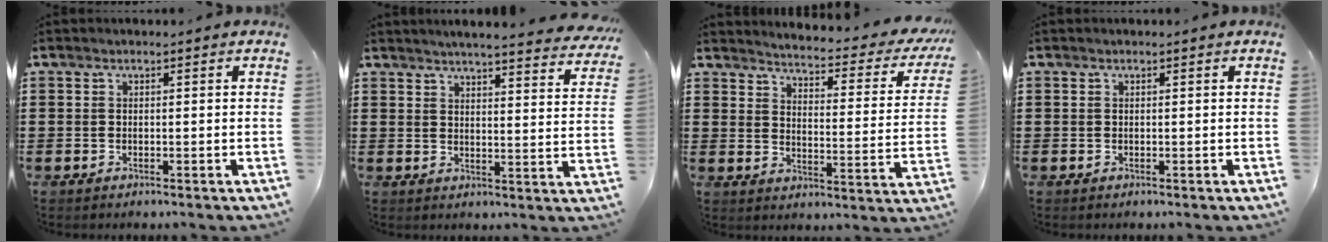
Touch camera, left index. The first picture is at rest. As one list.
[{"total": 4.4, "force": [4.2, -0.5, 1.1], "torque": [-0.040, -0.025, 0.072]}, {"total": 3.3, "force": [3.0, -0.2, 1.2], "torque": [-0.036, -0.034, 0.040]}, {"total": 0.0}]